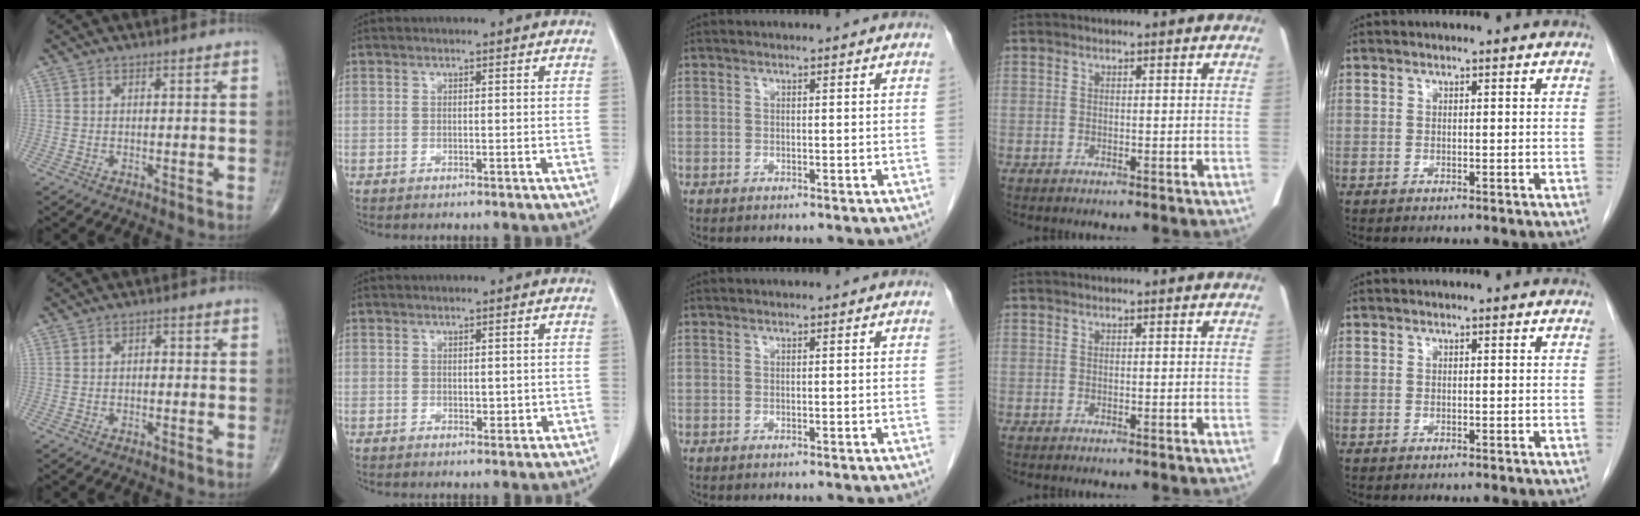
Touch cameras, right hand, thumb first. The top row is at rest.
{"thumb": {"total": 1.2, "force": [-0.1, 0.8, 0.9], "torque": [-0.006, 0.005, -0.006]}, "index": {"total": 1.6, "force": [0.0, 1.0, 1.3], "torque": [-0.015, -0.002, 0.004]}}